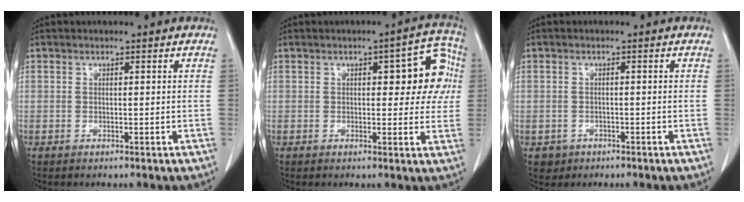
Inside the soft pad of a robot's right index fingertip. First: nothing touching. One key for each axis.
{"total": 8.9, "fx": 1.9, "fy": 3.6, "fz": 7.9, "tx": -0.075, "ty": 0.032, "tz": 0.020}
{"total": 2.2, "fx": -0.9, "fy": 2.0, "fz": 0.0, "tx": 0.004, "ty": 0.007, "tz": -0.009}